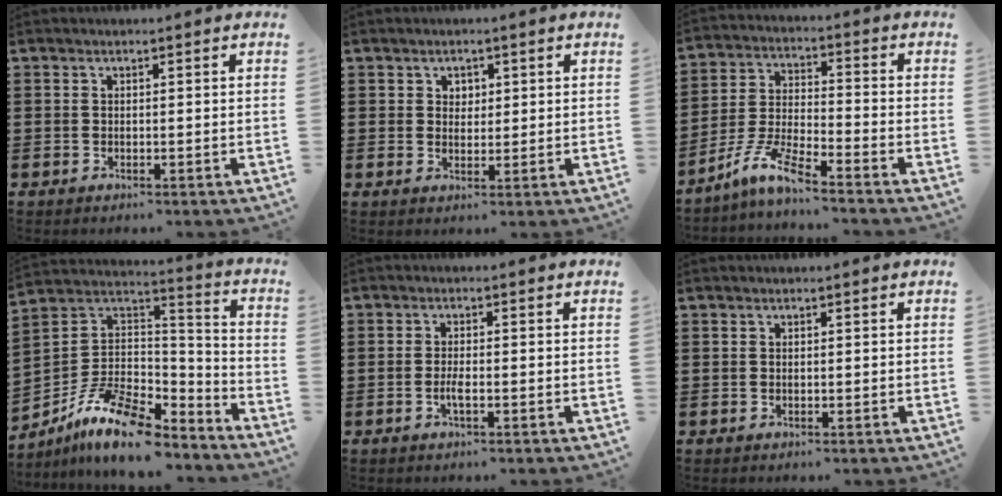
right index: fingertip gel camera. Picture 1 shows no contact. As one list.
[{"total": 1.8, "force": [0.9, 1.6, 0.4], "torque": [-0.013, 0.010, 0.015]}, {"total": 6.9, "force": [-5.7, 0.2, 3.8], "torque": [-0.104, -0.016, -0.119]}, {"total": 11.9, "force": [-8.3, 4.3, 7.4], "torque": [-0.161, 0.020, -0.162]}, {"total": 2.2, "force": [-0.8, 0.5, 2.0], "torque": [-0.044, -0.003, -0.015]}, {"total": 0.0}]